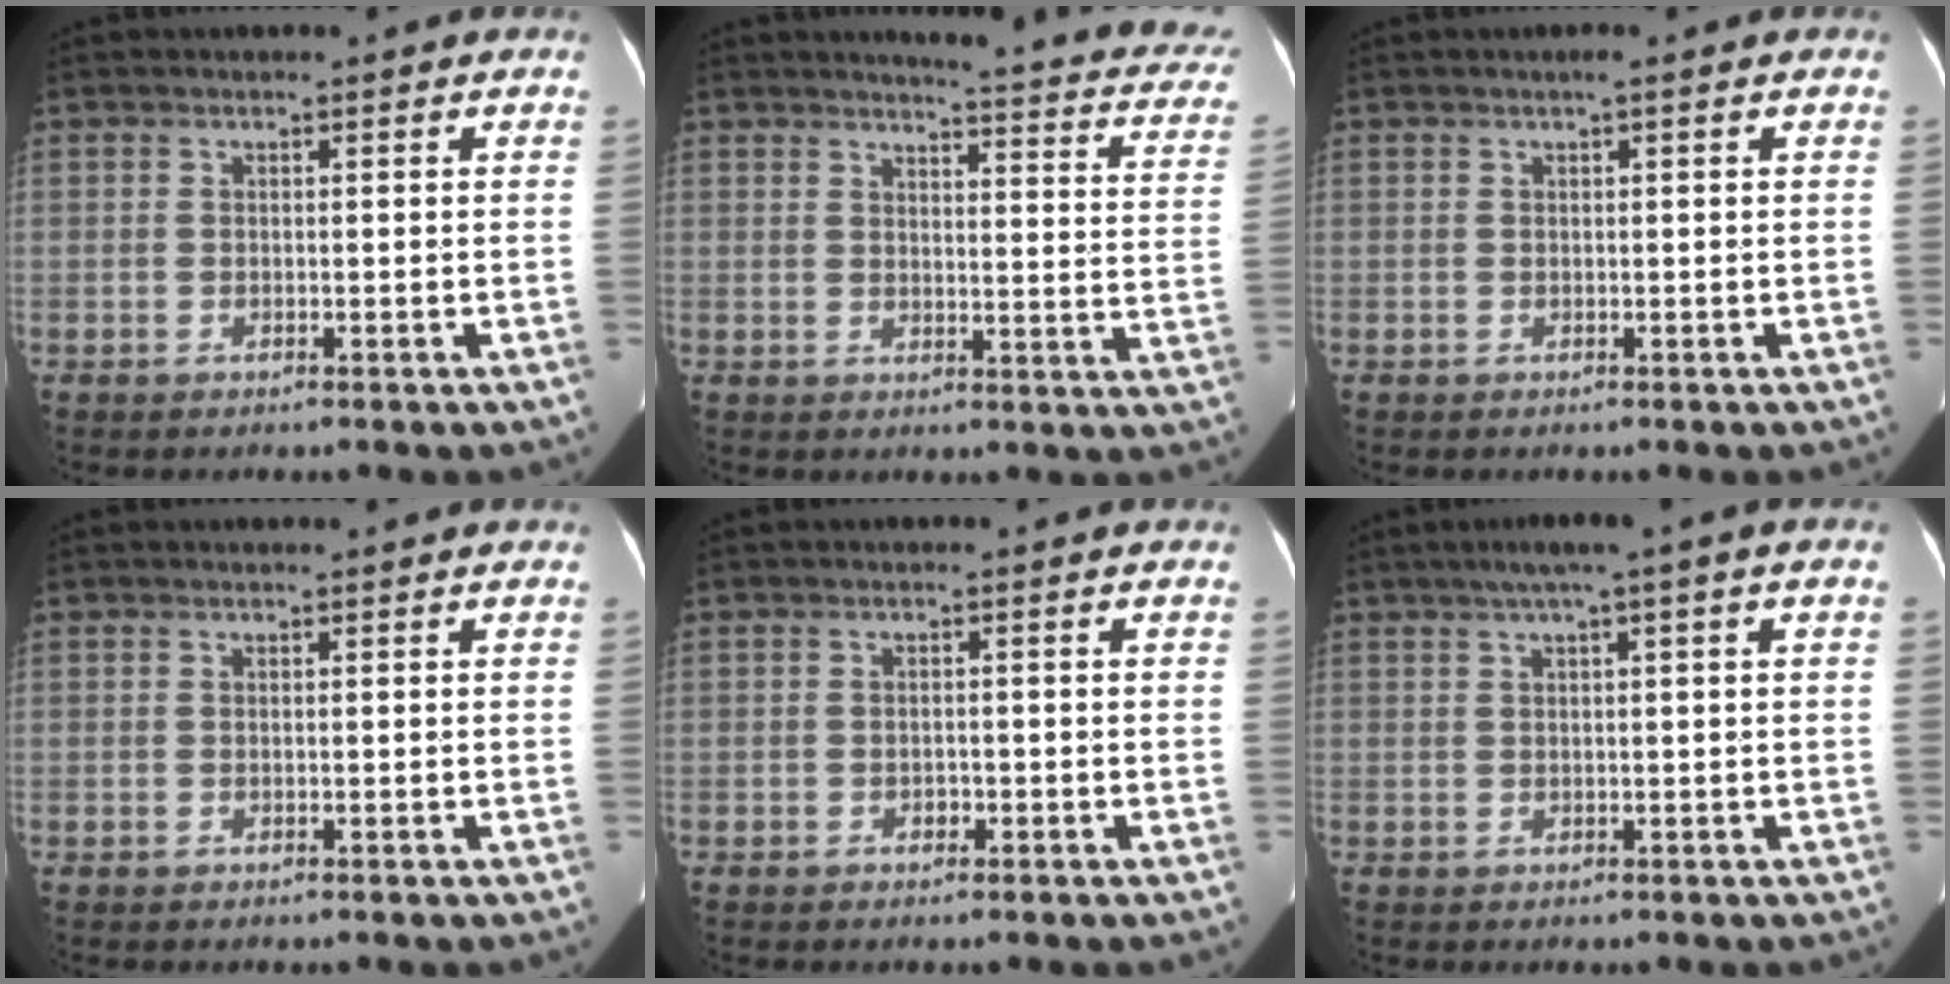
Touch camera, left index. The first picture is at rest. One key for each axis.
{"total": 18.0, "fx": 16.4, "fy": 2.1, "fz": 7.1, "tx": -0.071, "ty": -0.070, "tz": 0.160}
{"total": 0.7, "fx": 0.5, "fy": 0.1, "fz": 0.5, "tx": -0.010, "ty": 0.011, "tz": 0.007}
{"total": 0.9, "fx": 0.9, "fy": 0.0, "fz": 0.3, "tx": -0.007, "ty": 0.005, "tz": 0.010}
{"total": 0.9, "fx": -0.4, "fy": 0.6, "fz": 0.4, "tx": -0.006, "ty": 0.003, "tz": -0.007}
{"total": 5.6, "fx": 2.9, "fy": -0.3, "fz": 4.8, "tx": -0.078, "ty": 0.030, "tz": 0.046}